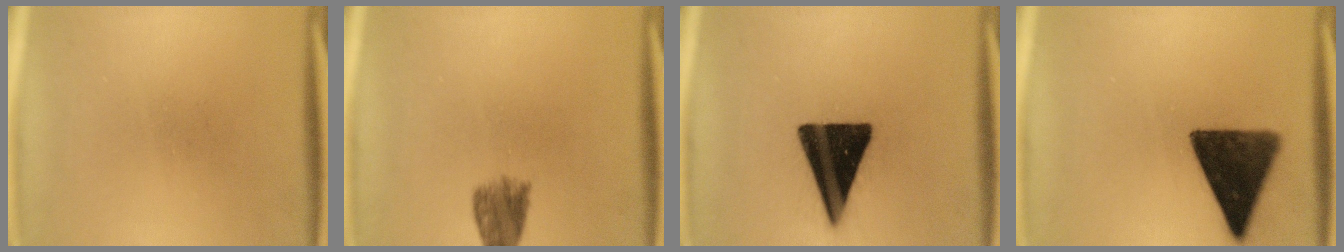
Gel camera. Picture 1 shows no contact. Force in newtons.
{"total": 4.8}
{"total": 18.9}
{"total": 13.3}